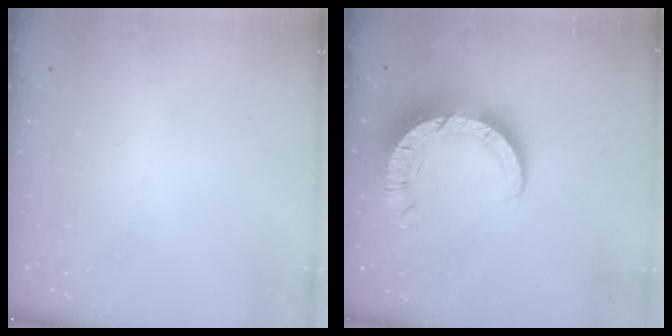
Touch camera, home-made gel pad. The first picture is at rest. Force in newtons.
{"total": 11.6, "press": 11.5, "slide": 1.3}